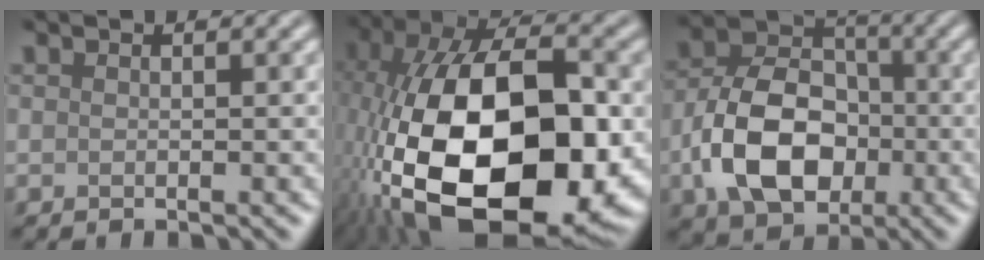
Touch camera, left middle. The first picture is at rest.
{"total": 21.1, "force": [-5.0, 11.3, 17.1], "torque": [-0.354, -0.018, -0.063]}
{"total": 9.4, "force": [-2.3, 6.7, 6.2], "torque": [-0.119, 0.006, -0.049]}